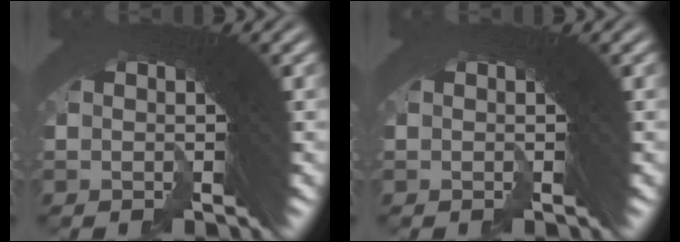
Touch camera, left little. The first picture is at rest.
{"total": 0.0}